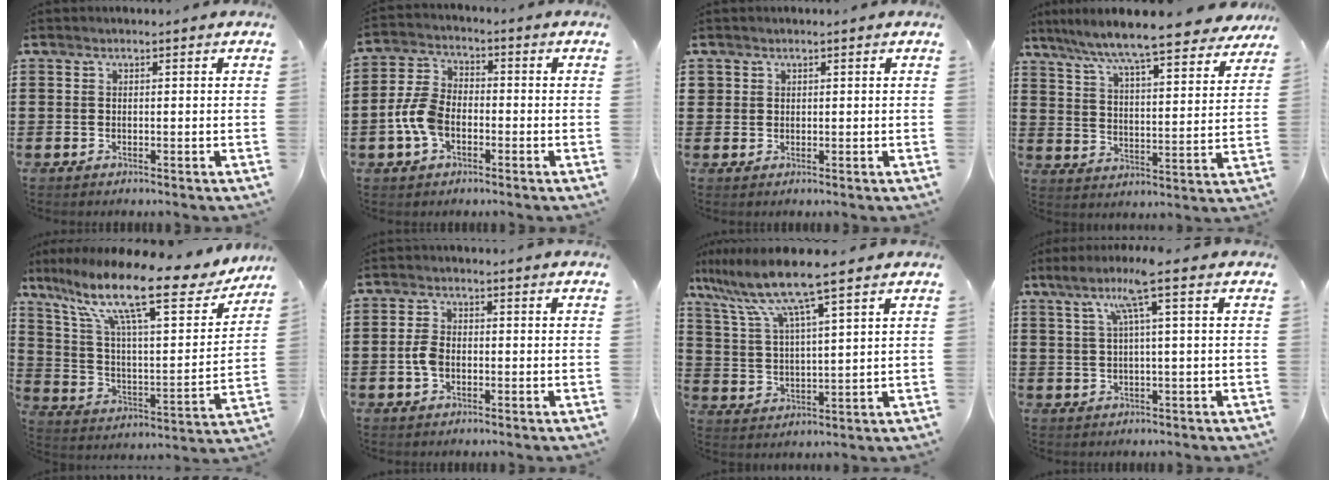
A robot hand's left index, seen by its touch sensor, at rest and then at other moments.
{"total": 6.9, "force": [-2.1, 4.4, 4.9], "torque": [-0.128, 0.002, -0.048]}
{"total": 1.2, "force": [0.6, 1.0, 0.1], "torque": [-0.005, 0.004, 0.012]}
{"total": 8.1, "force": [7.3, -0.4, 3.5], "torque": [-0.099, -0.046, 0.122]}
{"total": 17.0, "force": [11.9, 3.1, 11.7], "torque": [-0.238, -0.065, 0.192]}
{"total": 3.6, "force": [-0.6, 2.3, 2.7], "torque": [-0.075, -0.003, -0.017]}
{"total": 9.7, "force": [7.5, 0.2, 6.1], "torque": [-0.145, -0.030, 0.126]}
{"total": 6.5, "force": [2.5, -0.2, 6.0], "torque": [-0.122, 0.004, 0.039]}